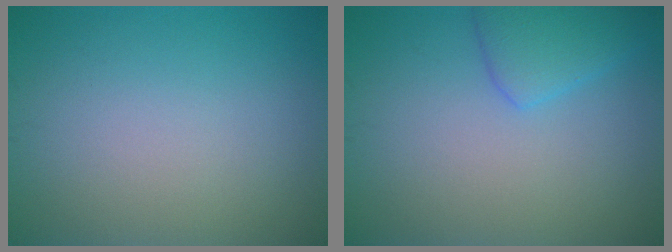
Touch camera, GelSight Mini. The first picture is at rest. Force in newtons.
{"total": 2.8, "press": 2.7, "slide": 0.2}